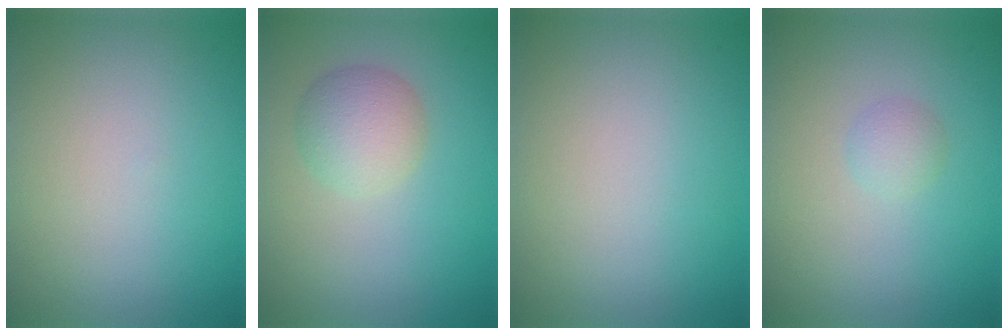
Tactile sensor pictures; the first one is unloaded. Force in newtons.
{"total": 3.3, "press": 3.3, "slide": 0.0}
{"total": 0.0}
{"total": 1.2, "press": 1.2, "slide": 0.0}